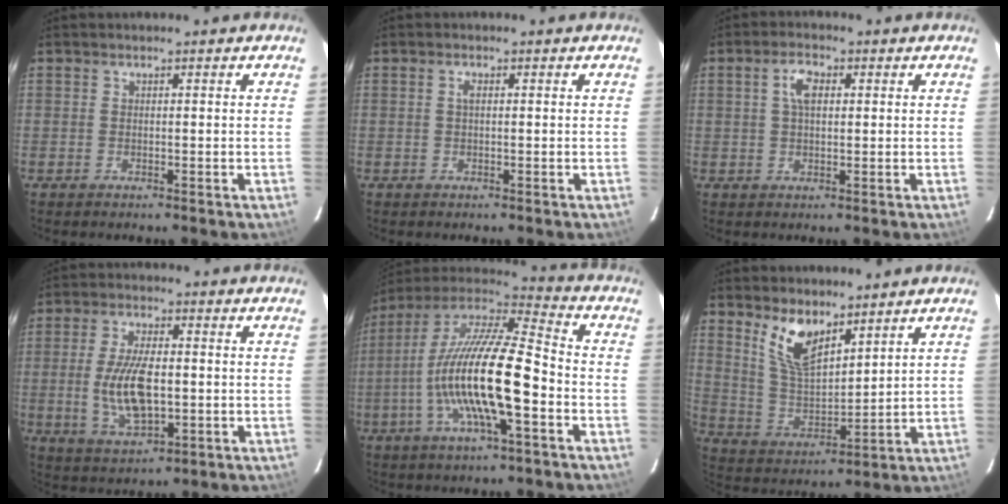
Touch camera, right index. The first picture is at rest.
{"total": 0.9, "force": [0.1, 0.3, 0.8], "torque": [-0.017, 0.003, 0.000]}
{"total": 3.9, "force": [1.0, 2.0, 3.2], "torque": [-0.060, 0.011, 0.019]}
{"total": 11.1, "force": [-1.0, 4.9, 9.9], "torque": [-0.198, -0.006, -0.014]}
{"total": 20.2, "force": [-5.4, 4.0, 19.0], "torque": [-0.350, -0.018, -0.111]}
{"total": 9.8, "force": [6.5, 4.0, 6.2], "torque": [-0.119, -0.002, 0.136]}